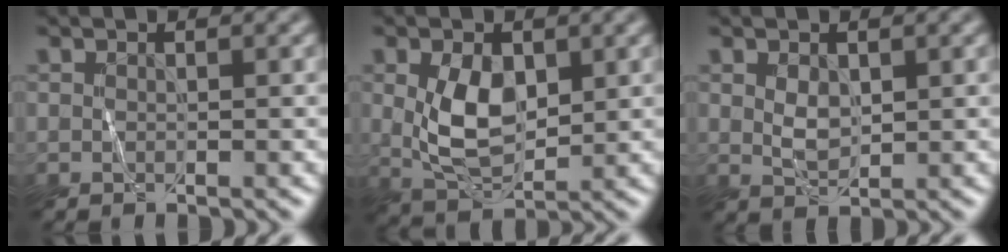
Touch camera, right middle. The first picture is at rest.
{"total": 4.8, "force": [0.7, 2.9, 3.7], "torque": [-0.085, 0.000, 0.022]}
{"total": 1.5, "force": [0.6, 1.0, 1.0], "torque": [-0.028, -0.002, 0.018]}